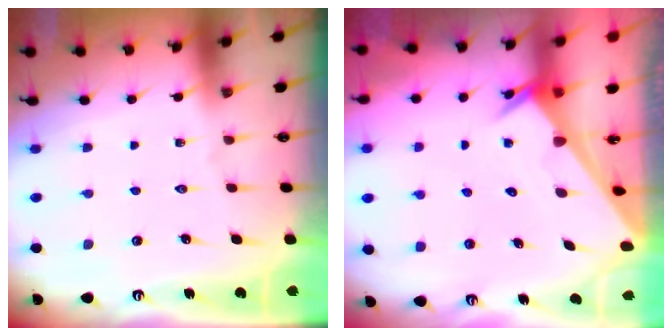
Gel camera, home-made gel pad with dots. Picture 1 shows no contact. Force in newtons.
{"total": 3.5, "press": 3.5, "slide": 0.3}